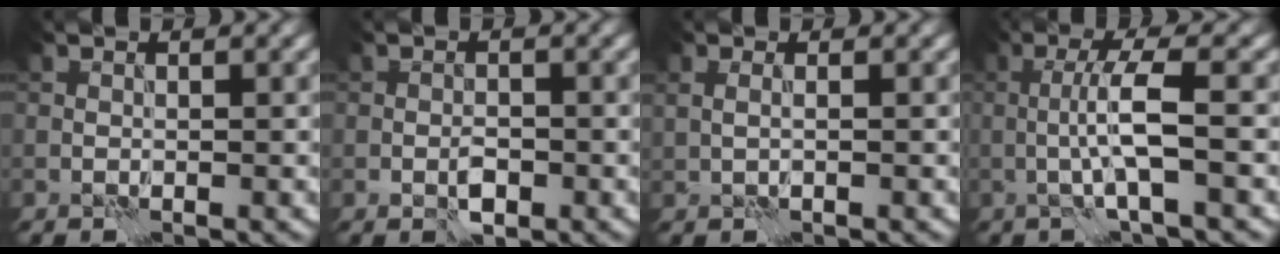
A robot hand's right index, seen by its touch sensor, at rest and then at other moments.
{"total": 1.9, "force": [-0.8, 1.1, 1.4], "torque": [-0.026, 0.000, -0.014]}
{"total": 1.1, "force": [0.7, 0.4, 0.8], "torque": [-0.010, -0.002, 0.003]}
{"total": 4.0, "force": [-0.7, 0.2, 4.0], "torque": [-0.074, 0.012, -0.018]}